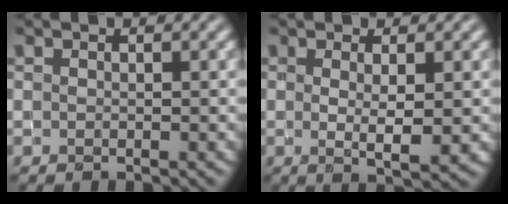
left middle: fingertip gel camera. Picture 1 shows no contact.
{"total": 2.8, "force": [0.2, 0.4, 2.7], "torque": [-0.049, -0.010, 0.008]}